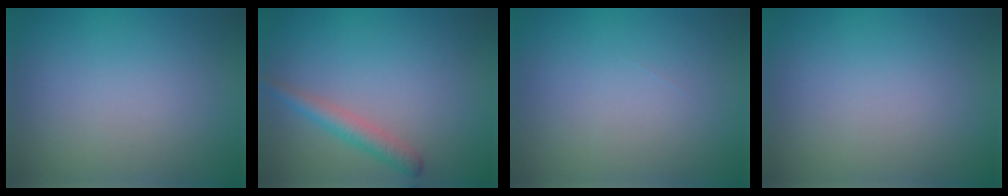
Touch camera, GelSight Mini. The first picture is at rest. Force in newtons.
{"total": 2.2, "press": 2.2, "slide": 0.1}
{"total": 0.0}
{"total": 0.0}